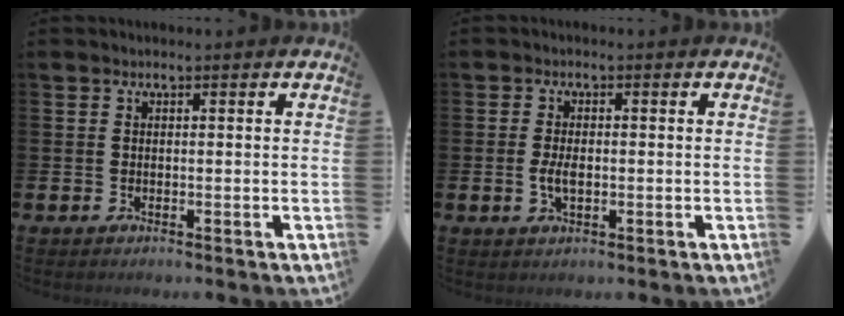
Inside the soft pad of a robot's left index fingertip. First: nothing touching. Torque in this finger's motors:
{"motor_torque": [0.66, 0.24, 0.09, 0.09]}